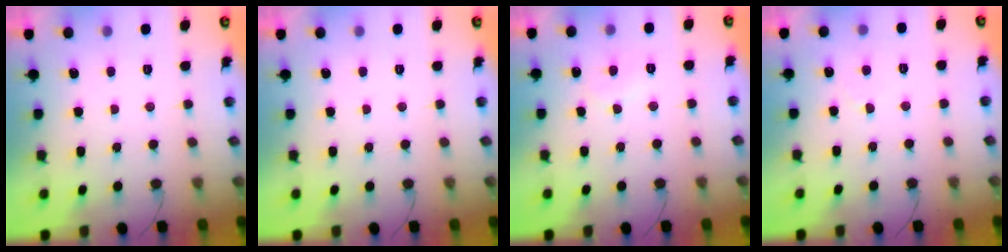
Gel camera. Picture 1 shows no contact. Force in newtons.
{"total": 0.0}
{"total": 6.5, "press": 6.4, "slide": 0.6}
{"total": 2.2, "press": 2.2, "slide": 0.2}